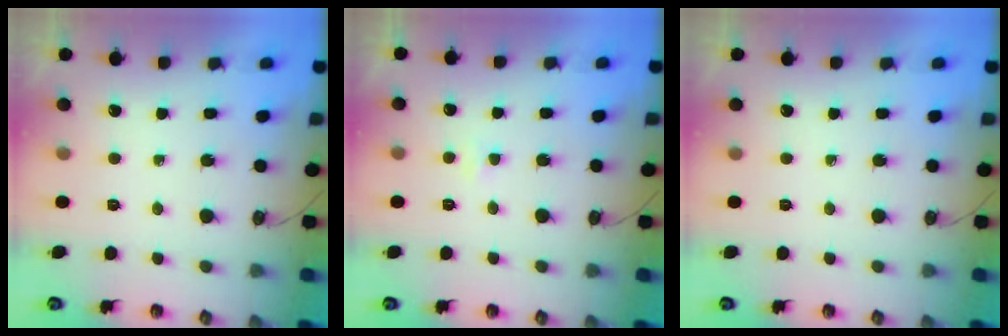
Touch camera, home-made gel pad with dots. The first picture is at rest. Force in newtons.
{"total": 2.4, "press": 2.3, "slide": 0.6}
{"total": 0.0}